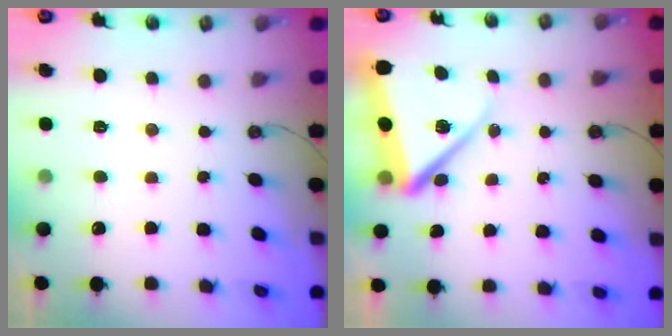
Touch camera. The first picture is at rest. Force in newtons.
{"total": 11.9, "press": 11.8, "slide": 1.4}